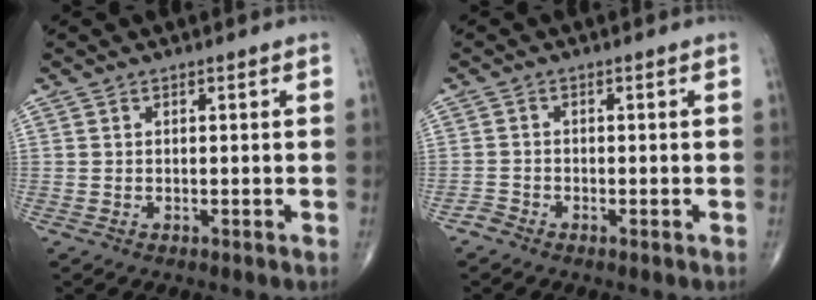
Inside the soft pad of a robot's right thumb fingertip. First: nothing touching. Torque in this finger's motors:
{"motor_torque": [1.36, 1.15, -0.06, -0.19, -0.03]}